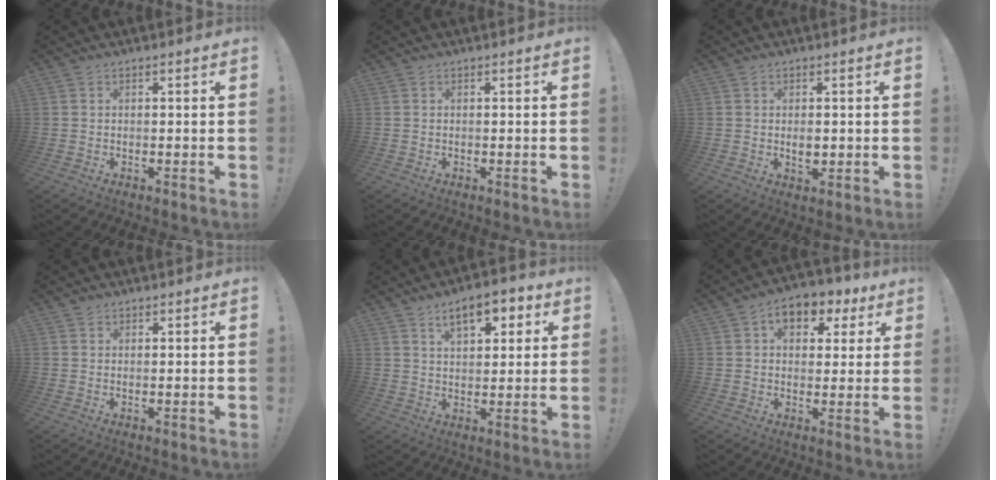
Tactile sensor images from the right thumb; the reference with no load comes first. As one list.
[{"total": 0.0}, {"total": 6.0, "force": [0.4, 4.8, 3.7], "torque": [-0.049, 0.002, 0.012]}, {"total": 0.9, "force": [0.7, 0.4, 0.0], "torque": [0.000, -0.001, 0.015]}, {"total": 9.8, "force": [5.0, 4.8, 6.9], "torque": [-0.093, -0.013, 0.086]}, {"total": 8.4, "force": [3.7, 5.5, 5.2], "torque": [-0.072, -0.010, 0.066]}]